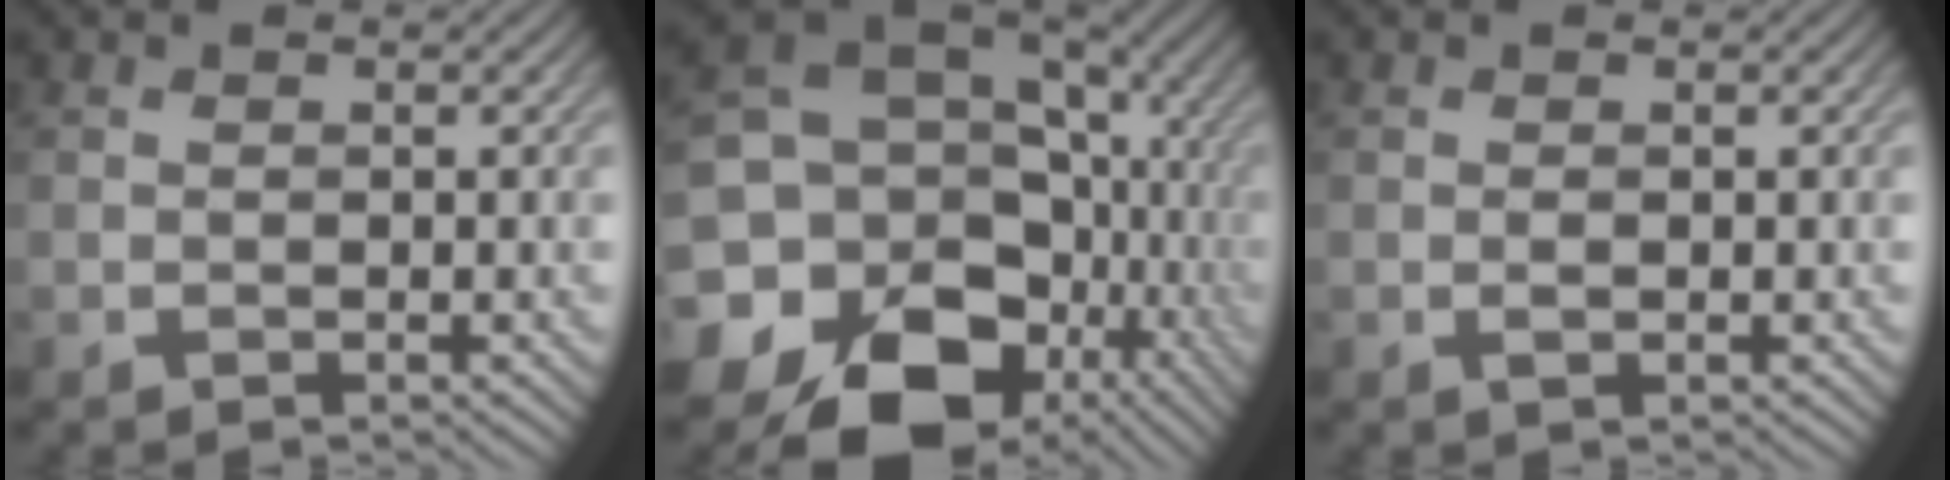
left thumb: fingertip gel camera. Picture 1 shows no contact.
{"total": 21.0, "force": [-5.8, 16.9, 11.0], "torque": [-0.238, -0.034, -0.086]}
{"total": 0.7, "force": [0.0, 0.3, 0.7], "torque": [-0.015, -0.002, -0.001]}